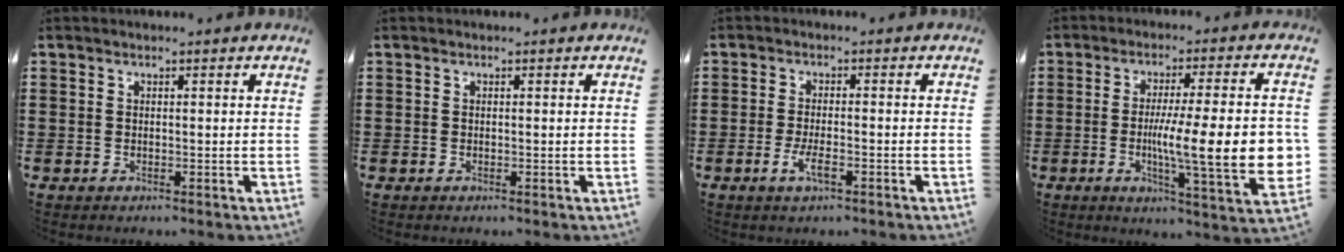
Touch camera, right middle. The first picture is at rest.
{"total": 0.0}
{"total": 3.4, "force": [-1.4, 0.9, 2.9], "torque": [-0.055, -0.001, -0.027]}
{"total": 13.6, "force": [-1.6, 2.4, 13.3], "torque": [-0.225, -0.016, -0.030]}